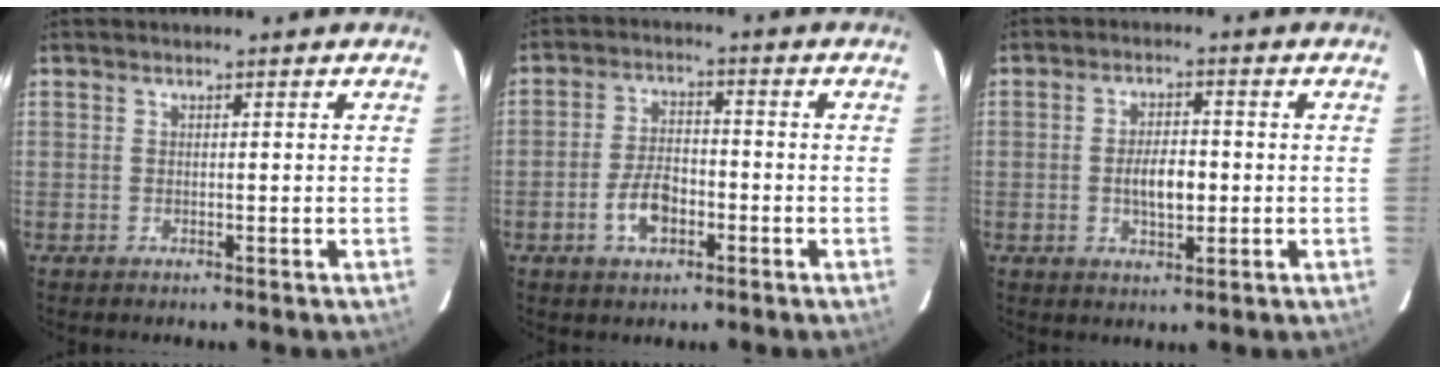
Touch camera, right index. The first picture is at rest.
{"total": 6.8, "force": [-2.9, 3.6, 4.9], "torque": [-0.100, 0.009, -0.049]}
{"total": 5.6, "force": [-0.8, 2.5, 4.9], "torque": [-0.092, 0.001, -0.009]}